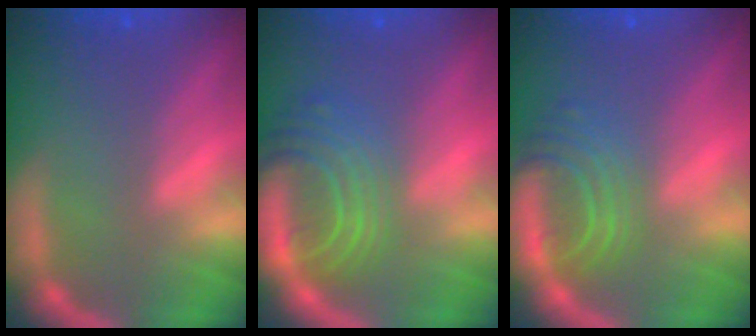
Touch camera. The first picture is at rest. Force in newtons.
{"total": 8.1}
{"total": 5.5}